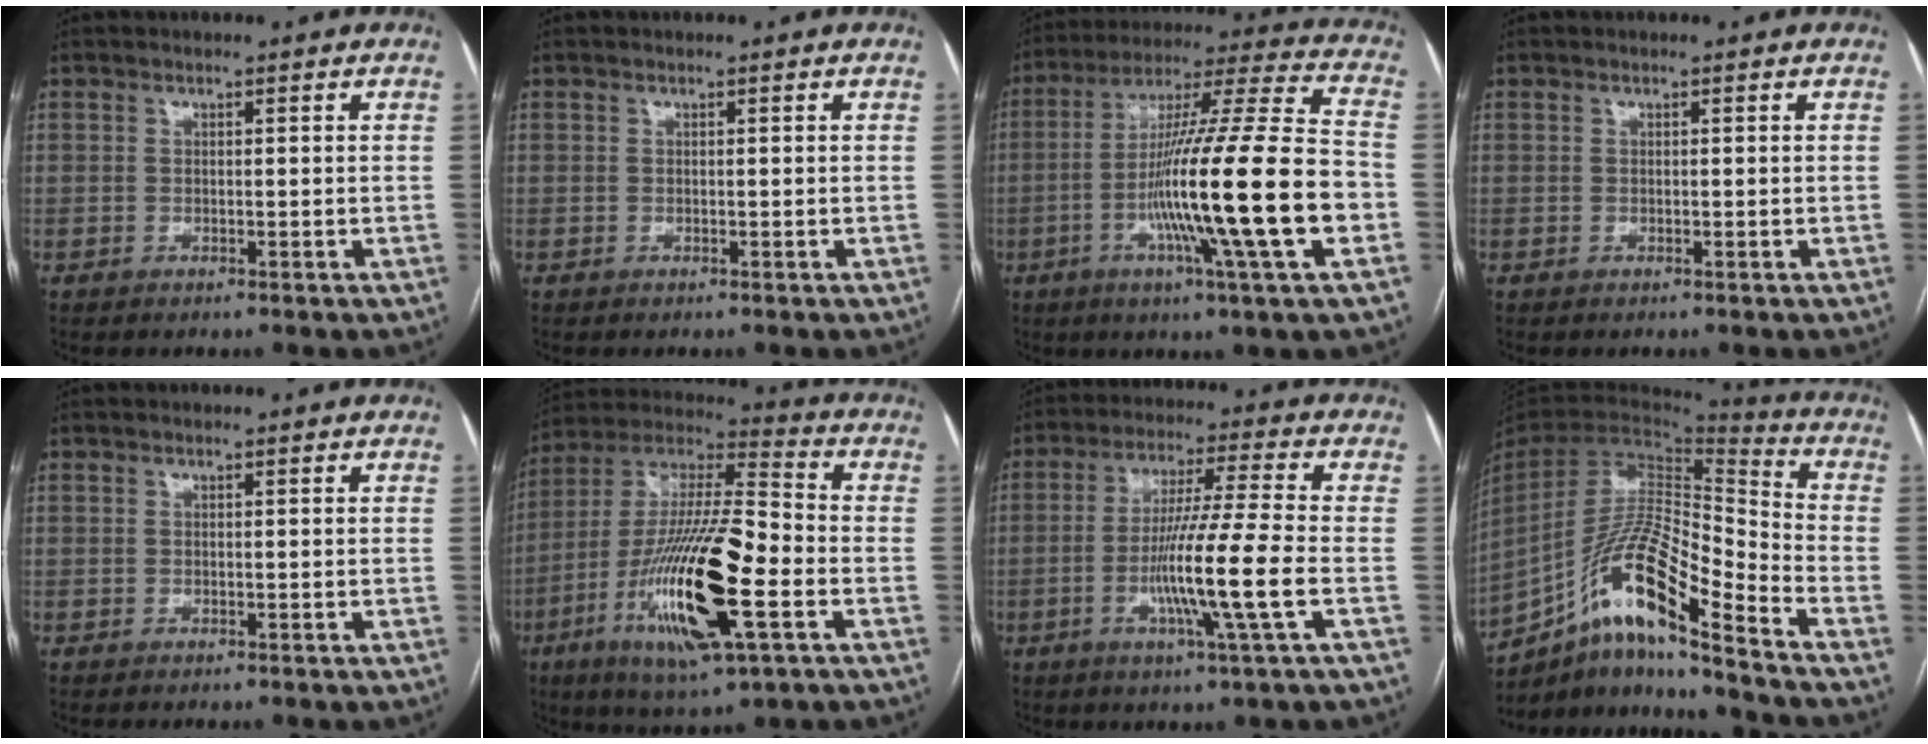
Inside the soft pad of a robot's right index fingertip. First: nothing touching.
{"total": 0.0}
{"total": 23.0, "force": [-5.6, -0.5, 22.3], "torque": [-0.369, -0.015, -0.109]}
{"total": 0.0}
{"total": 0.0}
{"total": 22.9, "force": [-7.1, 3.9, 21.4], "torque": [-0.426, -0.025, -0.126]}
{"total": 12.3, "force": [-3.2, -1.4, 11.8], "torque": [-0.221, -0.012, -0.065]}
{"total": 18.0, "force": [-11.9, 1.7, 13.4], "torque": [-0.275, 0.000, -0.217]}